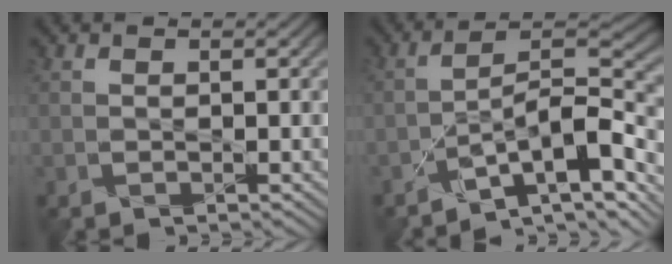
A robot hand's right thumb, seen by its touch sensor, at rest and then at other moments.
{"total": 10.3, "force": [-7.2, 3.1, 6.7], "torque": [-0.098, 0.004, -0.131]}